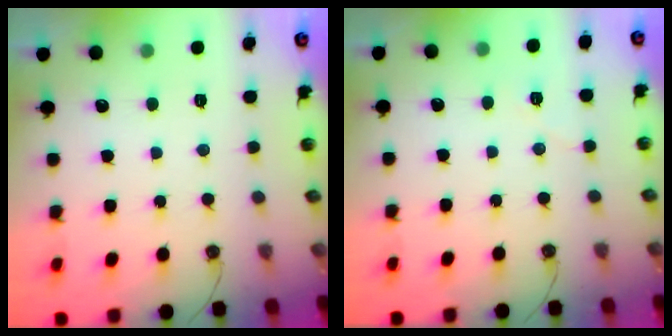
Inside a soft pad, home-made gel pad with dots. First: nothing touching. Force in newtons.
{"total": 5.2, "press": 4.6, "slide": 2.4}